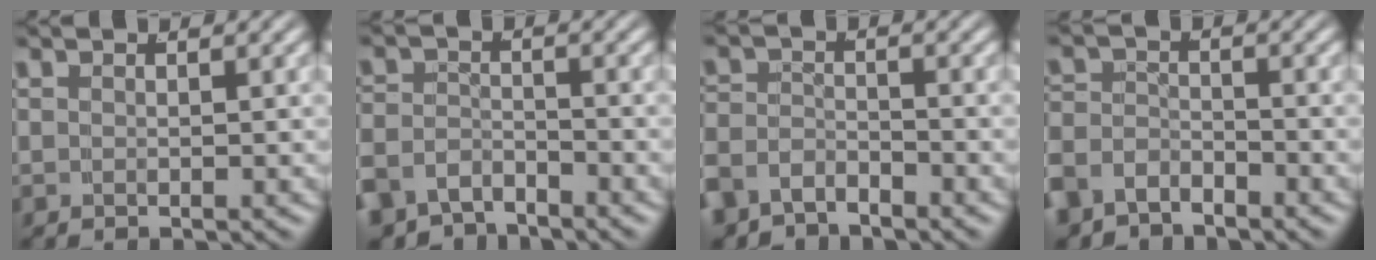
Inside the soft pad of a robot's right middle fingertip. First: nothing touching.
{"total": 5.6, "force": [-4.1, 3.5, 1.6], "torque": [-0.042, -0.025, -0.067]}
{"total": 4.3, "force": [-3.3, 2.6, 1.0], "torque": [-0.035, -0.022, -0.054]}
{"total": 4.8, "force": [-3.5, 3.1, 1.1], "torque": [-0.036, -0.021, -0.057]}